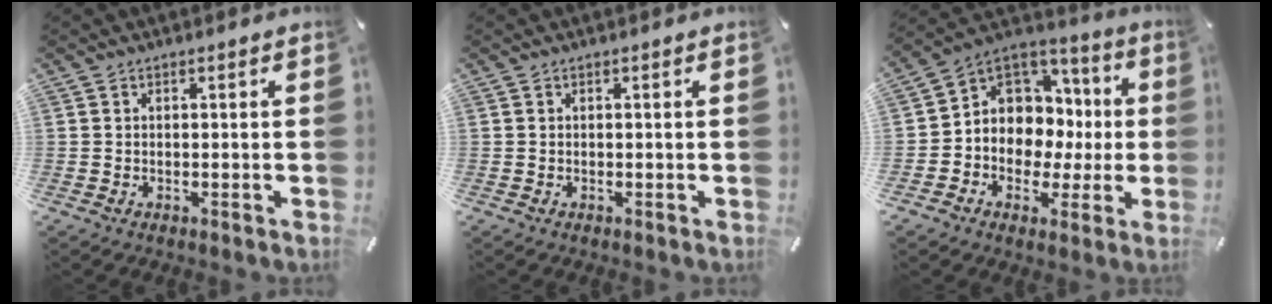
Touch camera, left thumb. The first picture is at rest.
{"total": 0.0}
{"total": 8.9, "force": [0.6, 8.7, 2.0], "torque": [-0.035, -0.031, 0.023]}